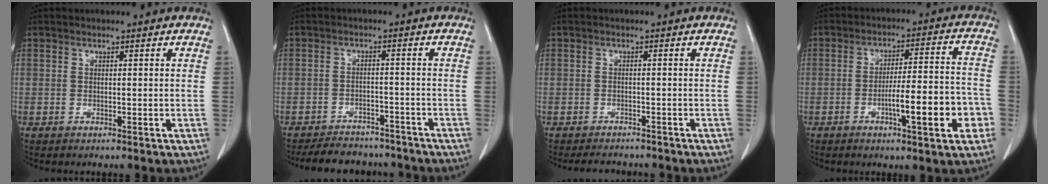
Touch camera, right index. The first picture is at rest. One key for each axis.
{"total": 9.4, "fx": -8.4, "fy": 3.5, "fz": 2.2, "tx": -0.027, "ty": 0.002, "tz": -0.108}
{"total": 3.5, "fx": -3.1, "fy": 1.3, "fz": 1.0, "tx": -0.012, "ty": -0.005, "tz": -0.041}
{"total": 11.5, "fx": -4.0, "fy": 1.5, "fz": 10.6, "tx": -0.160, "ty": 0.010, "tz": -0.058}